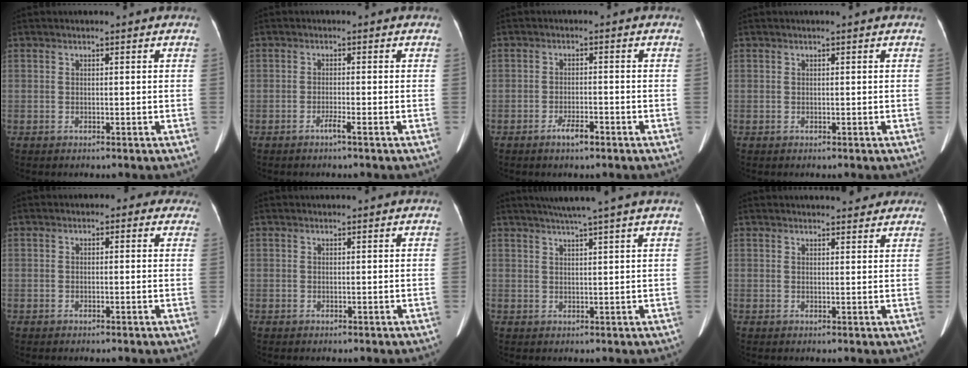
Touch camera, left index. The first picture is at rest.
{"total": 1.4, "force": [-0.9, -0.3, 1.0], "torque": [-0.018, 0.000, -0.017]}
{"total": 2.8, "force": [-1.9, 0.6, 1.9], "torque": [-0.035, 0.000, -0.032]}
{"total": 0.0}
{"total": 1.9, "force": [0.8, 1.5, 0.9], "torque": [0.004, 0.012, -0.003]}
{"total": 1.0, "force": [0.9, 0.0, 0.3], "torque": [-0.005, 0.020, 0.019]}
{"total": 7.0, "force": [5.6, -1.7, 3.9], "torque": [-0.057, 0.016, 0.077]}
{"total": 8.2, "force": [7.5, 2.0, 2.9], "torque": [-0.028, 0.012, 0.082]}